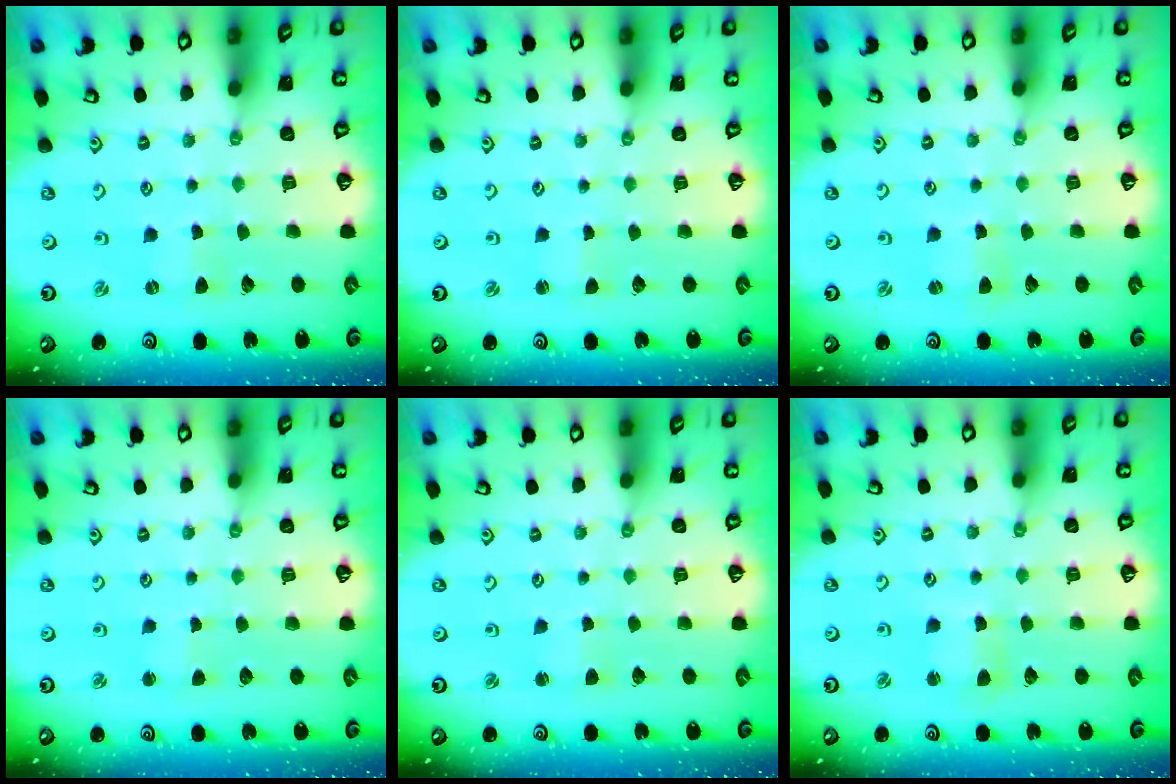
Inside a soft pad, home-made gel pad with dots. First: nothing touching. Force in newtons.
{"total": 0.6, "press": 0.6, "slide": 0.0}
{"total": 0.9, "press": 0.9, "slide": 0.2}
{"total": 1.8, "press": 1.7, "slide": 0.3}
{"total": 1.5, "press": 1.5, "slide": 0.2}
{"total": 3.1, "press": 3.1, "slide": 0.2}